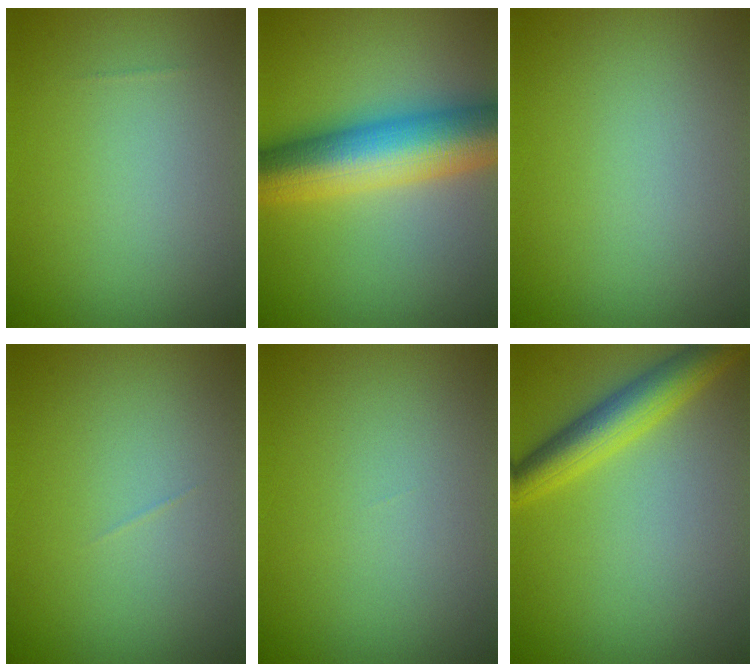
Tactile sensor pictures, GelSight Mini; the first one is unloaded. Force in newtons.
{"total": 11.1, "press": 11.1, "slide": 0.1}
{"total": 0.0}
{"total": 0.0}
{"total": 0.0}
{"total": 4.8, "press": 4.8, "slide": 0.1}